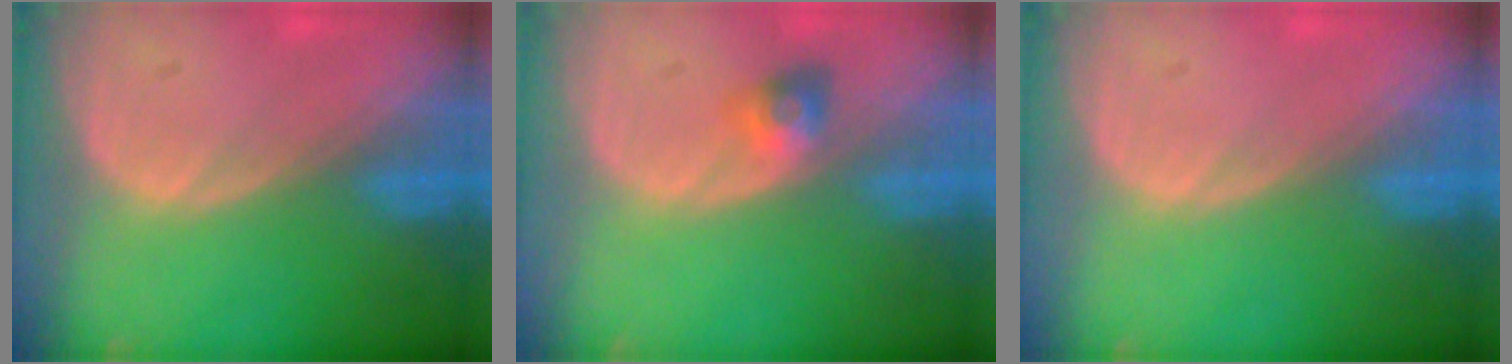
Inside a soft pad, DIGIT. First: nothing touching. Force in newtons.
{"total": 3.0, "press": 2.7, "slide": 1.3}
{"total": 0.0}